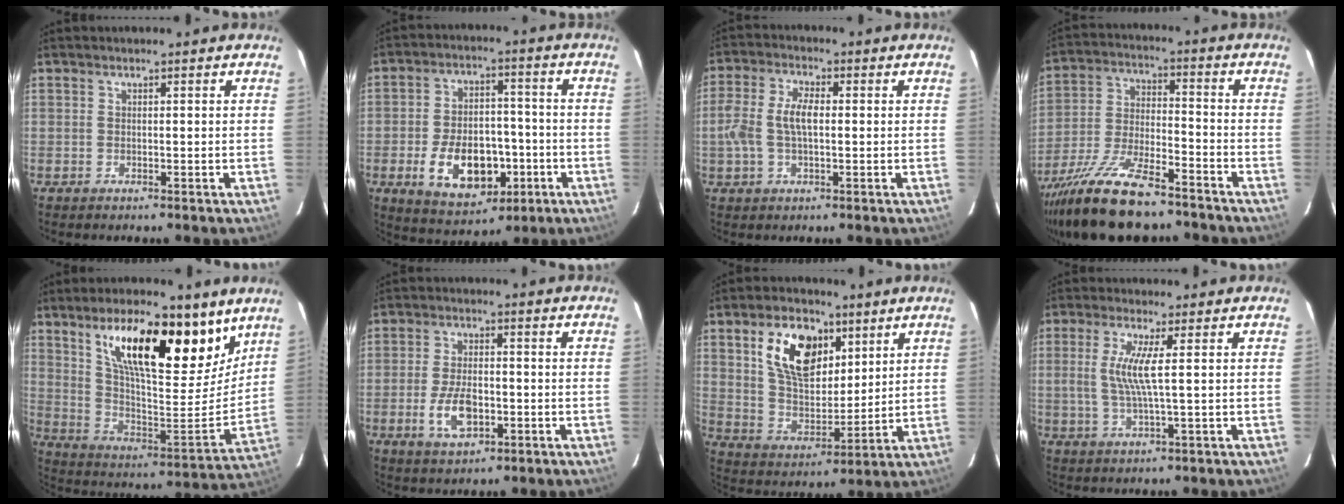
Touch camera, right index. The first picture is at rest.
{"total": 14.4, "force": [-4.9, 8.9, 10.1], "torque": [-0.202, 0.009, -0.058]}
{"total": 7.3, "force": [-0.2, 3.4, 6.5], "torque": [-0.135, 0.010, -0.005]}
{"total": 18.7, "force": [-14.4, 5.3, 10.6], "torque": [-0.220, -0.034, -0.249]}
{"total": 24.1, "force": [14.9, 8.5, 17.0], "torque": [-0.275, 0.006, 0.260]}
{"total": 7.9, "force": [-2.5, 3.9, 6.4], "torque": [-0.135, -0.005, -0.042]}
{"total": 14.4, "force": [6.5, 8.4, 9.8], "torque": [-0.180, 0.013, 0.126]}
{"total": 5.9, "force": [0.7, -0.3, 5.9], "torque": [-0.125, -0.005, 0.014]}